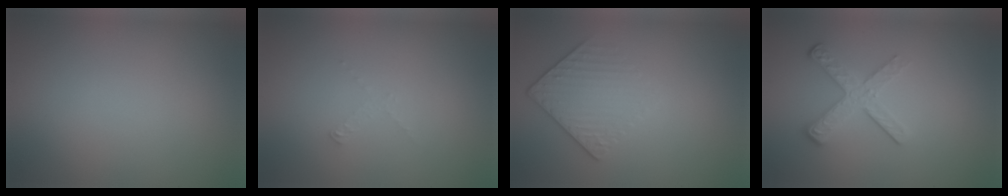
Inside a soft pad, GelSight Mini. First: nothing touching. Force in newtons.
{"total": 0.8, "press": 0.8, "slide": 0.1}
{"total": 4.4, "press": 3.0, "slide": 3.1}
{"total": 3.5, "press": 2.5, "slide": 2.5}